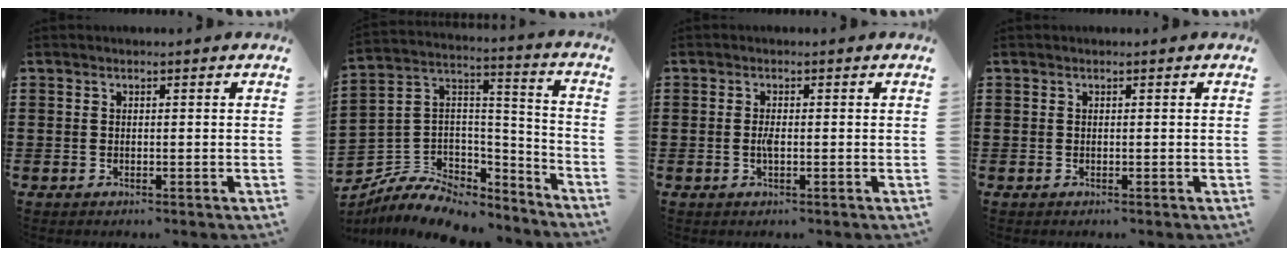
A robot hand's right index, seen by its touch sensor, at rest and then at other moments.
{"total": 7.0, "force": [-5.2, 4.1, 2.3], "torque": [-0.061, 0.001, -0.100]}
{"total": 1.5, "force": [-0.3, 0.4, 1.4], "torque": [-0.028, 0.001, -0.006]}
{"total": 0.0}